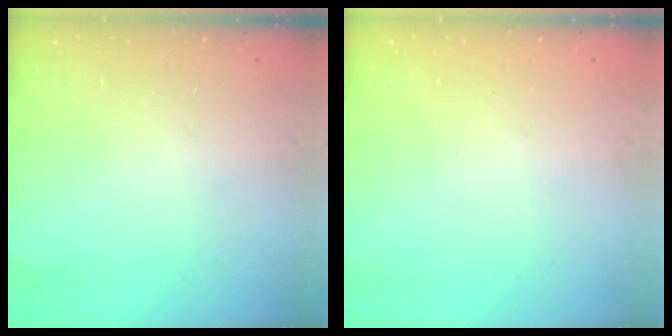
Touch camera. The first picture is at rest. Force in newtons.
{"total": 0.0}